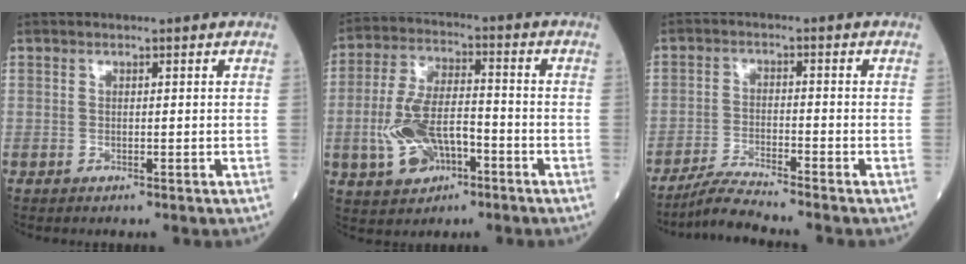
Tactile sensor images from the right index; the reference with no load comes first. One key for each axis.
{"total": 10.7, "fx": -3.4, "fy": 5.3, "fz": 8.6, "tx": -0.188, "ty": 0.011, "tz": -0.059}
{"total": 4.8, "fx": -4.4, "fy": -1.5, "fz": 1.4, "tx": -0.033, "ty": -0.021, "tz": -0.088}